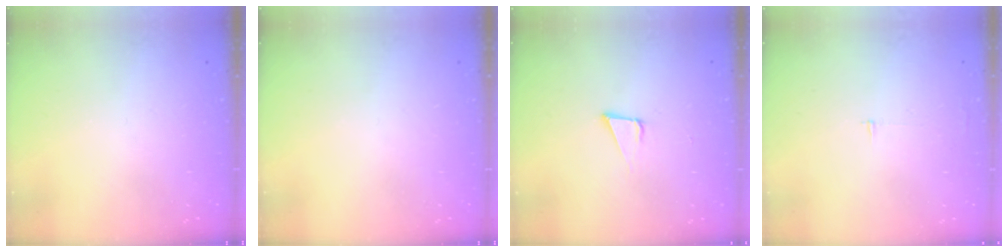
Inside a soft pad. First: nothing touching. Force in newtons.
{"total": 0.0}
{"total": 3.7, "press": 3.1, "slide": 2.1}
{"total": 2.5, "press": 2.5, "slide": 0.2}